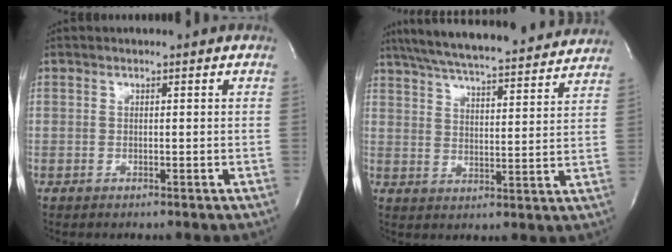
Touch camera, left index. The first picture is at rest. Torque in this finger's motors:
{"motor_torque": [0.07, -0.11, 0.43, 0.12]}